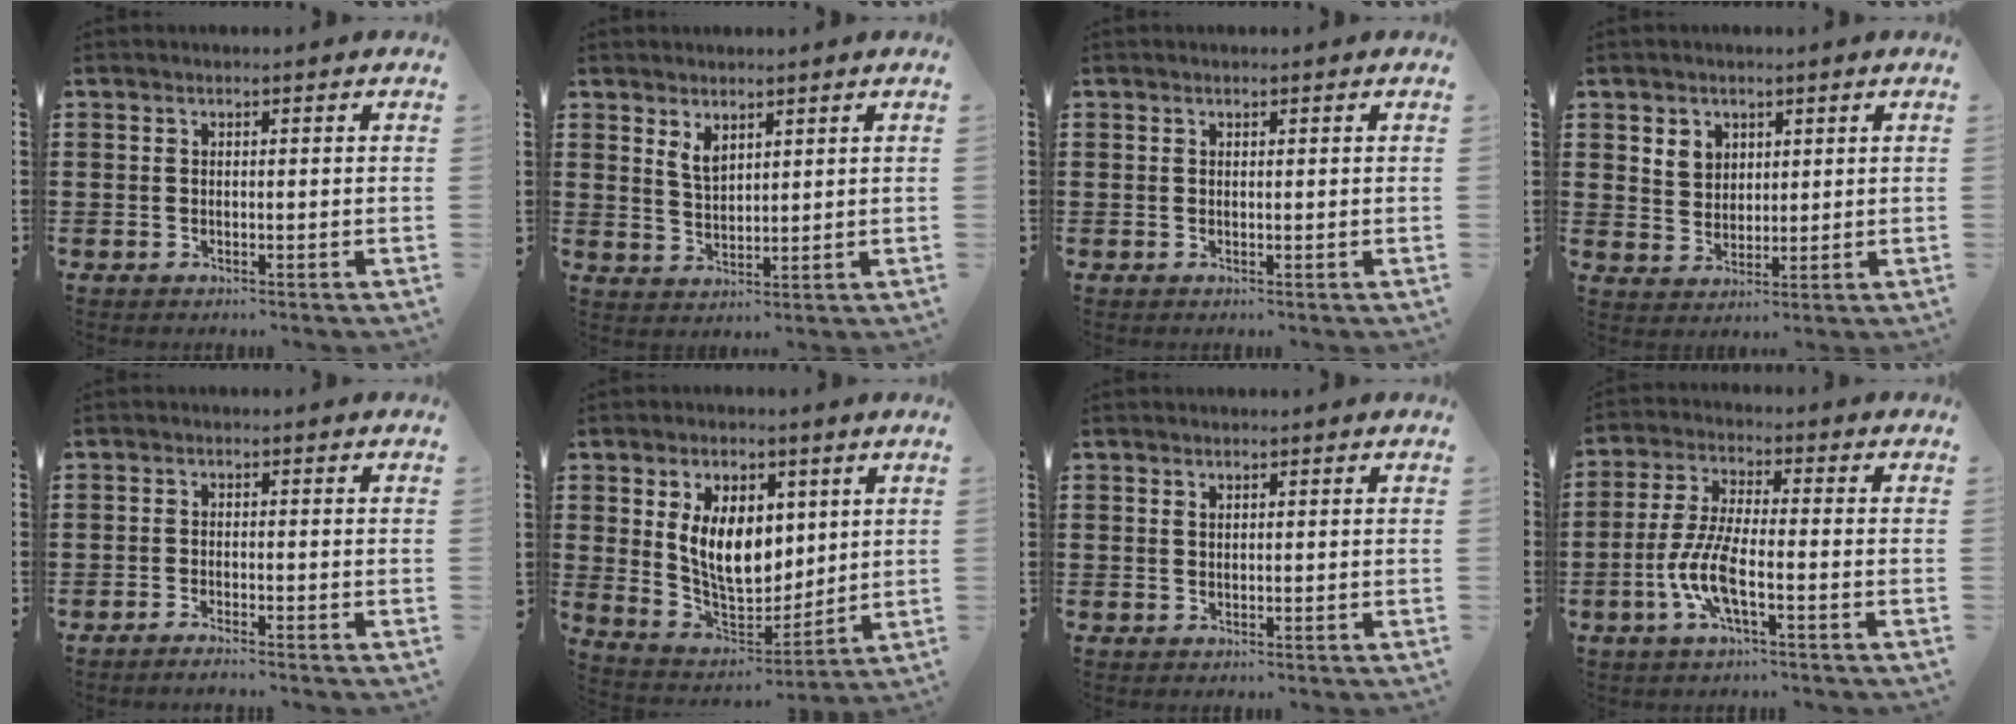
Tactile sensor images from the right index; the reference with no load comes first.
{"total": 3.1, "force": [2.1, 1.5, 1.8], "torque": [-0.039, 0.004, 0.039]}
{"total": 0.0}
{"total": 3.6, "force": [2.1, 3.0, 0.5], "torque": [-0.023, 0.012, 0.038]}
{"total": 1.4, "force": [-1.4, -0.1, 0.3], "torque": [-0.006, 0.001, -0.026]}
{"total": 9.3, "force": [2.4, 6.0, 6.6], "torque": [-0.144, 0.005, 0.041]}
{"total": 0.5, "force": [0.3, 0.3, 0.3], "torque": [-0.006, 0.001, 0.007]}
{"total": 7.8, "force": [-3.1, 1.9, 6.9], "torque": [-0.163, -0.013, -0.065]}